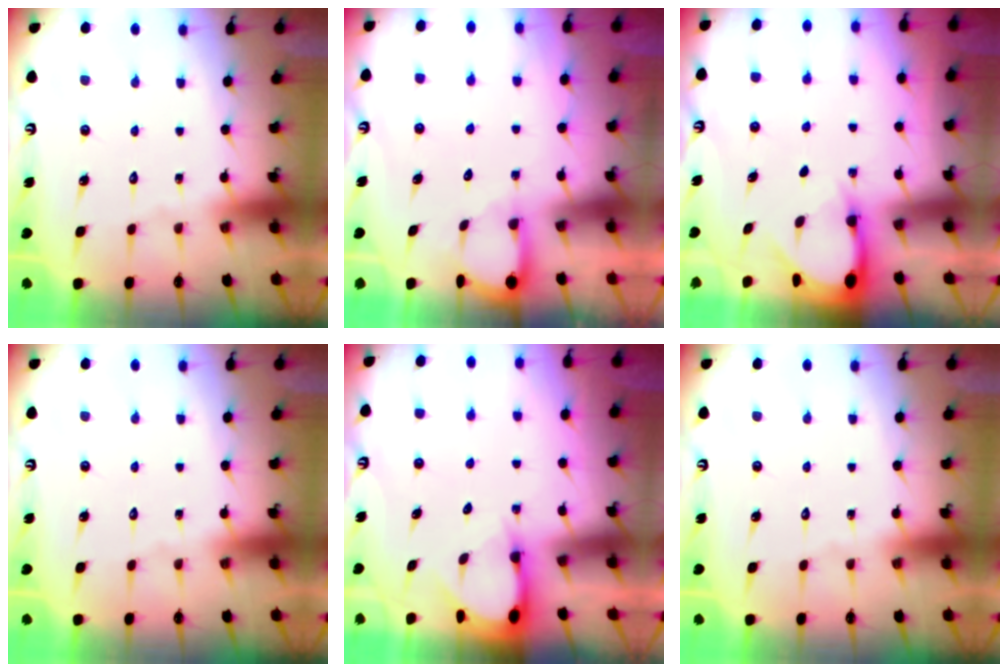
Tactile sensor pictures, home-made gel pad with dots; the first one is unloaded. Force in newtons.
{"total": 2.8, "press": 2.8, "slide": 0.3}
{"total": 3.1, "press": 3.1, "slide": 0.2}
{"total": 0.0}
{"total": 2.8, "press": 2.8, "slide": 0.2}
{"total": 0.0}